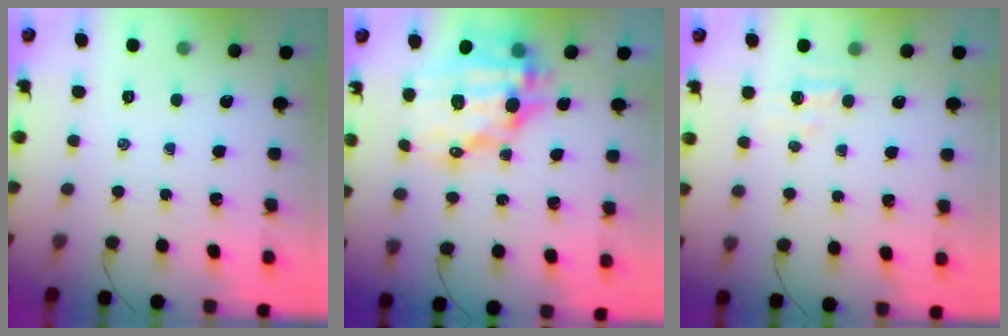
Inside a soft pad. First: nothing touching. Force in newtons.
{"total": 15.0, "press": 14.6, "slide": 3.4}
{"total": 2.7, "press": 2.6, "slide": 0.7}